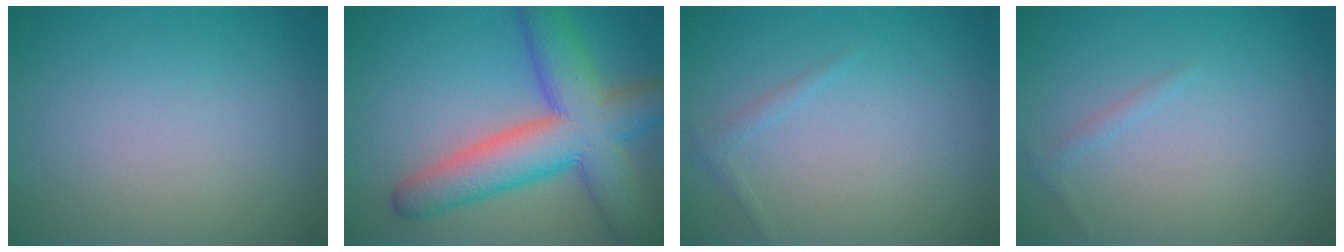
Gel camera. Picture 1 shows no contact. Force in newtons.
{"total": 9.9, "press": 9.8, "slide": 0.5}
{"total": 0.9, "press": 0.9, "slide": 0.1}
{"total": 0.8, "press": 0.8, "slide": 0.0}